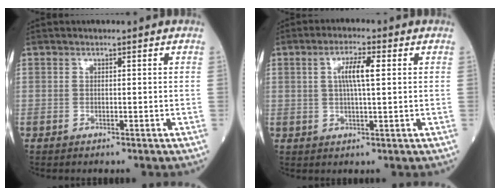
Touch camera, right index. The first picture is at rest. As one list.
[{"total": 4.9, "force": [1.2, 0.6, 4.8], "torque": [-0.092, 0.006, 0.022]}]